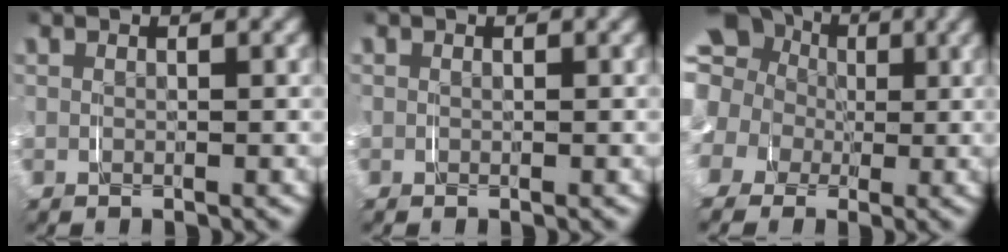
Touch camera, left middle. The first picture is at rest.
{"total": 0.0}
{"total": 12.2, "force": [1.2, 11.1, 4.9], "torque": [-0.124, -0.012, 0.002]}